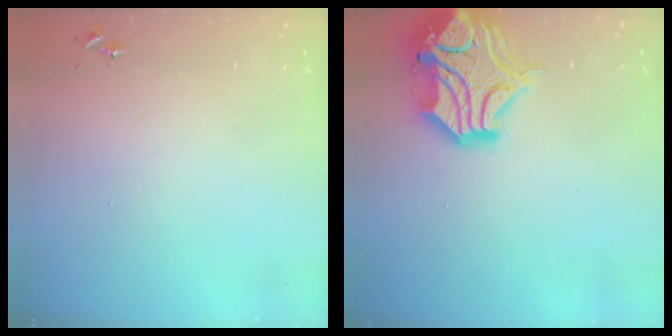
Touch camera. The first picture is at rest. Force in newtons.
{"total": 17.6, "press": 17.4, "slide": 2.6}